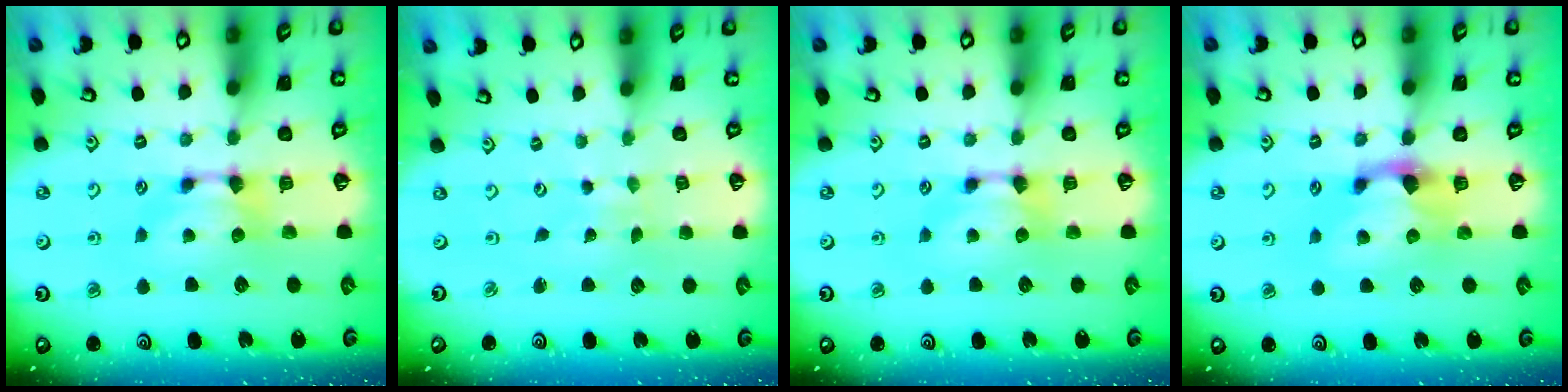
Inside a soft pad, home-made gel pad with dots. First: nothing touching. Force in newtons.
{"total": 7.1, "press": 7.1, "slide": 0.4}
{"total": 0.0}
{"total": 1.7, "press": 1.3, "slide": 1.1}